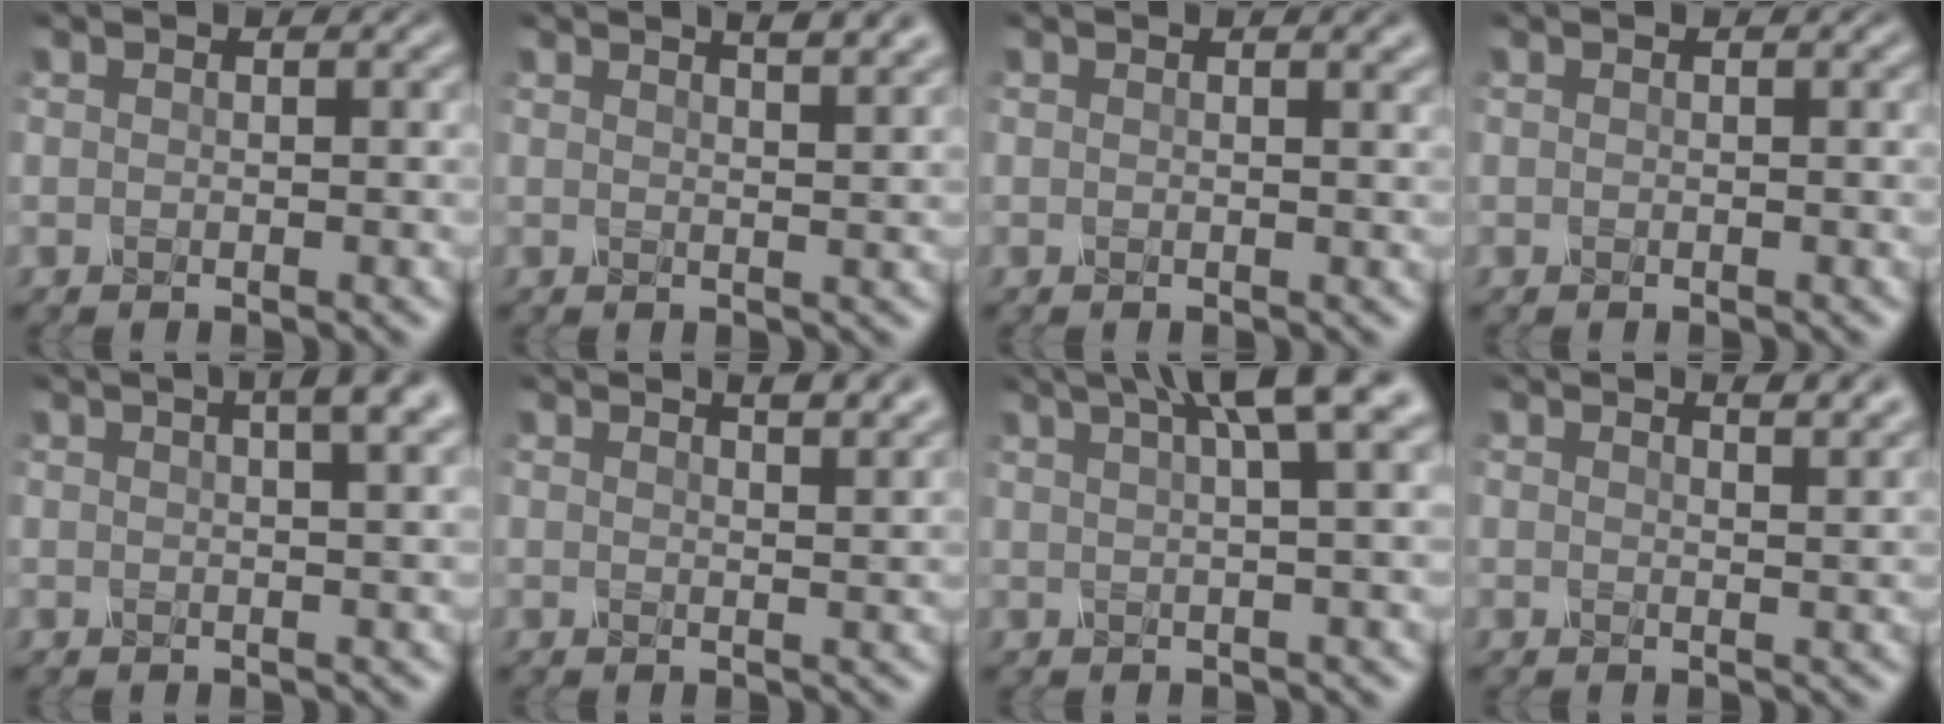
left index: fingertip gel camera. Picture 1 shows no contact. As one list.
[{"total": 4.4, "force": [3.1, 1.6, 2.7], "torque": [-0.008, 0.024, 0.011]}, {"total": 1.5, "force": [1.1, 0.5, 0.9], "torque": [-0.006, 0.001, 0.015]}, {"total": 0.0}, {"total": 5.4, "force": [2.9, 1.9, 4.1], "torque": [-0.030, 0.026, 0.007]}, {"total": 3.9, "force": [2.9, 1.4, 2.3], "torque": [-0.009, 0.018, 0.013]}, {"total": 6.1, "force": [3.3, 1.1, 5.0], "torque": [-0.050, 0.023, 0.039]}, {"total": 3.3, "force": [2.6, 1.1, 1.8], "torque": [-0.009, 0.016, 0.015]}]